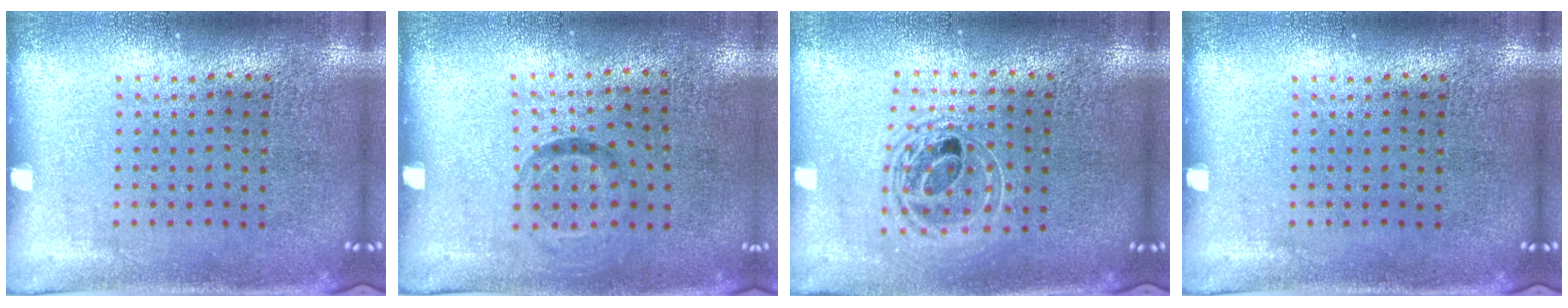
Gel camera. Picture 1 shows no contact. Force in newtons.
{"total": 0.9, "press": 0.6, "slide": 0.8}
{"total": 1.5, "press": 1.3, "slide": 0.8}
{"total": 0.0}